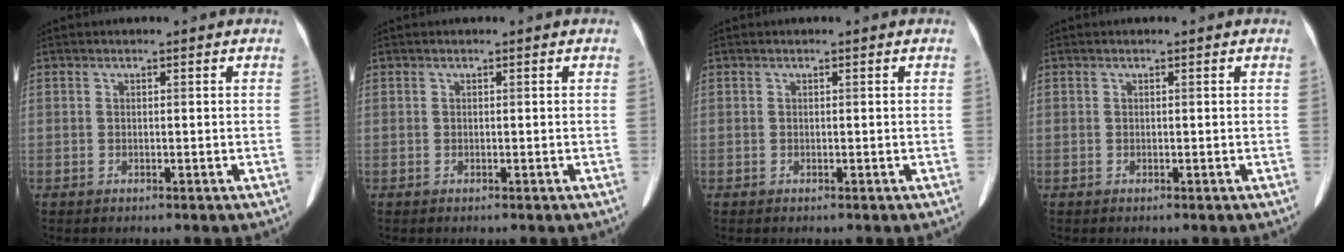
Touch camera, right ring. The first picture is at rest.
{"total": 0.0}
{"total": 0.0}
{"total": 0.0}